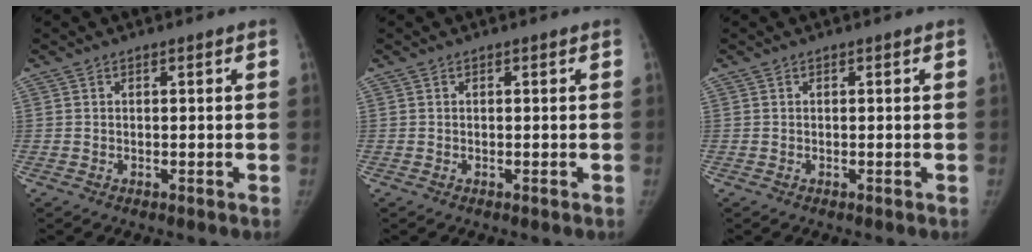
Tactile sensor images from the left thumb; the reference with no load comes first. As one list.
[{"total": 0.0}, {"total": 0.0}]